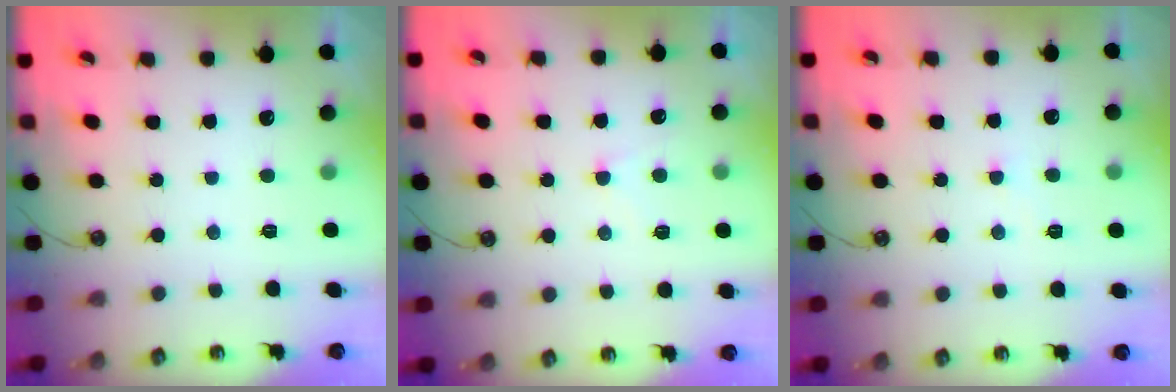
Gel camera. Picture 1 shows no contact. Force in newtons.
{"total": 1.2, "press": 1.1, "slide": 0.6}
{"total": 1.8, "press": 1.8, "slide": 0.3}